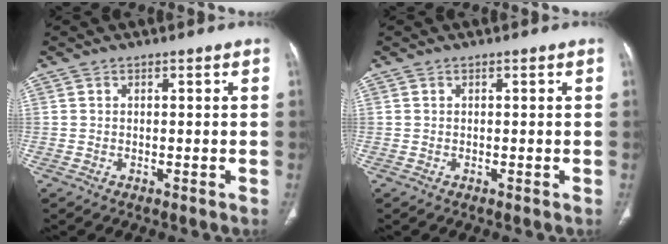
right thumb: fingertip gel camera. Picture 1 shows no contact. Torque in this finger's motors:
{"motor_torque": [0.12, 0.10, 0.00, -0.03, 0.00]}